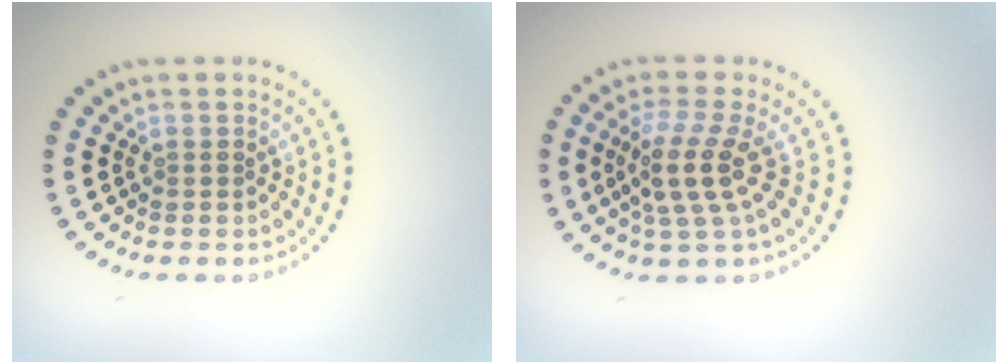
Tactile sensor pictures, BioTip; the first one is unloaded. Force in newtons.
{"total": 3.6, "press": 2.9, "slide": 2.1}